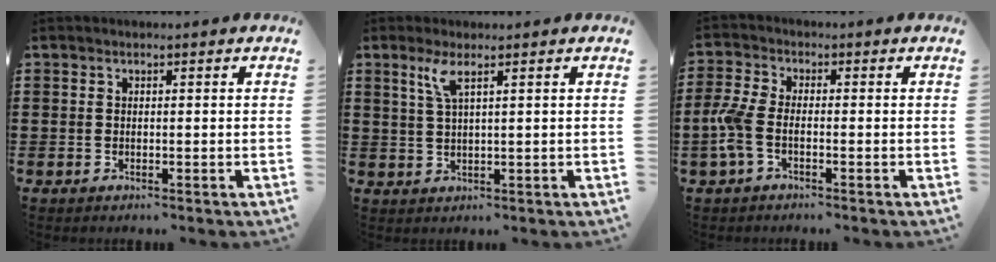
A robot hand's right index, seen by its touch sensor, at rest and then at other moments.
{"total": 3.2, "force": [1.6, 0.3, 2.7], "torque": [-0.059, 0.001, 0.026]}
{"total": 4.5, "force": [-1.5, 1.9, 3.8], "torque": [-0.109, -0.010, -0.039]}